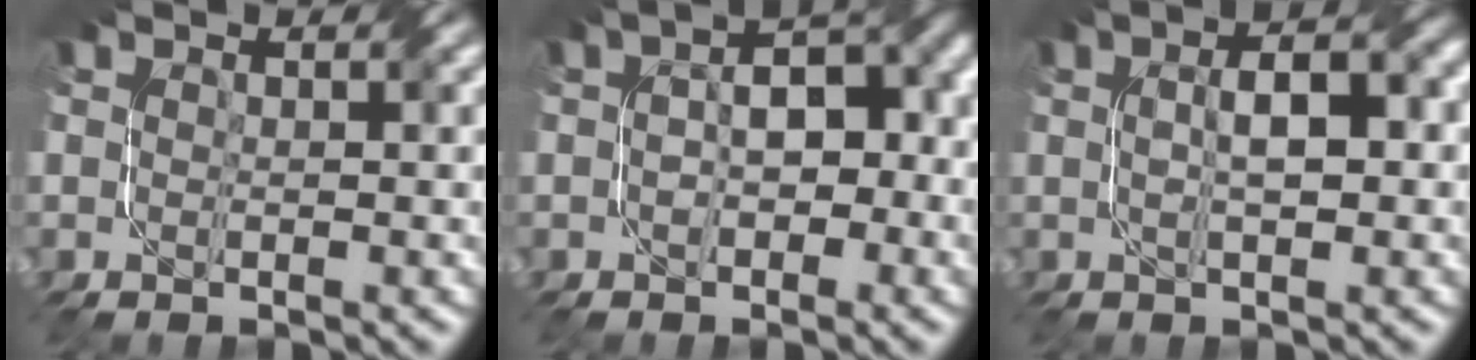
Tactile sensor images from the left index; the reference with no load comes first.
{"total": 5.7, "force": [-1.4, 3.0, 4.6], "torque": [-0.067, 0.014, -0.028]}
{"total": 3.8, "force": [0.4, 0.8, 3.7], "torque": [-0.064, 0.011, 0.006]}